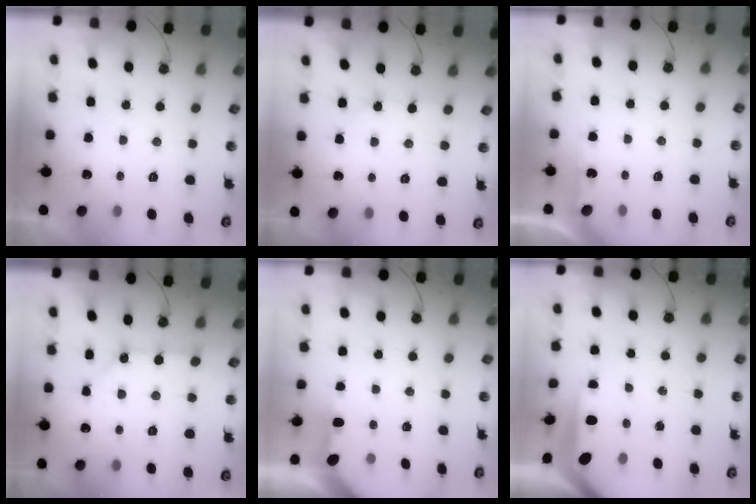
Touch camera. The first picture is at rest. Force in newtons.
{"total": 3.0, "press": 3.0, "slide": 0.4}
{"total": 2.8, "press": 2.8, "slide": 0.3}
{"total": 2.8, "press": 2.8, "slide": 0.1}
{"total": 3.0, "press": 3.0, "slide": 0.5}
{"total": 8.0, "press": 8.0, "slide": 0.7}